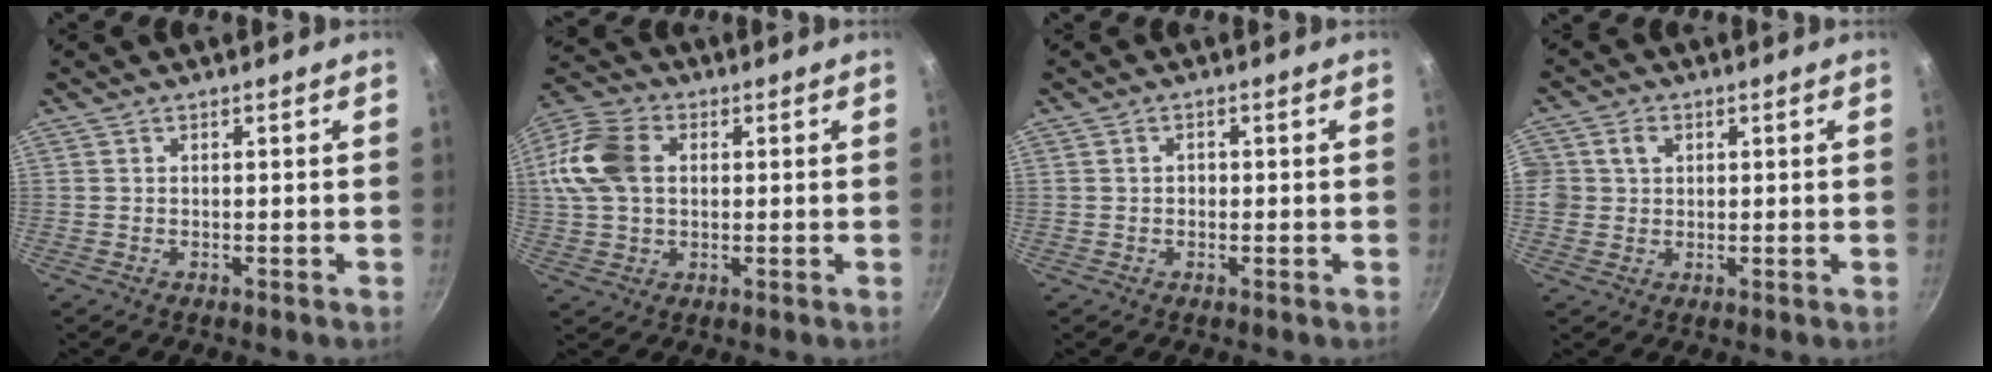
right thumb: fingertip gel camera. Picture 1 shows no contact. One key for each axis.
{"total": 12.6, "fx": 2.1, "fy": 8.8, "fz": 8.7, "tx": -0.175, "ty": 0.020, "tz": 0.034}
{"total": 1.2, "fx": 0.0, "fy": 1.0, "fz": 0.7, "tx": -0.007, "ty": 0.004, "tz": -0.002}
{"total": 5.1, "fx": 1.4, "fy": 4.3, "fz": 2.2, "tx": -0.029, "ty": 0.002, "tz": 0.030}